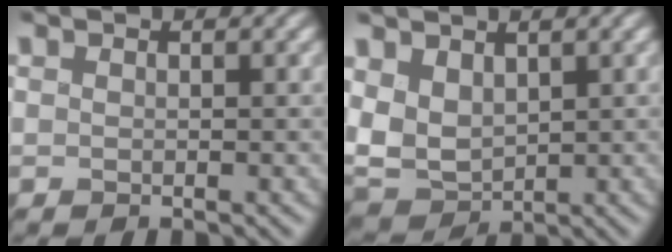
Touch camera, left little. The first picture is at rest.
{"total": 4.8, "force": [0.9, 3.2, 3.4], "torque": [-0.101, -0.001, 0.022]}